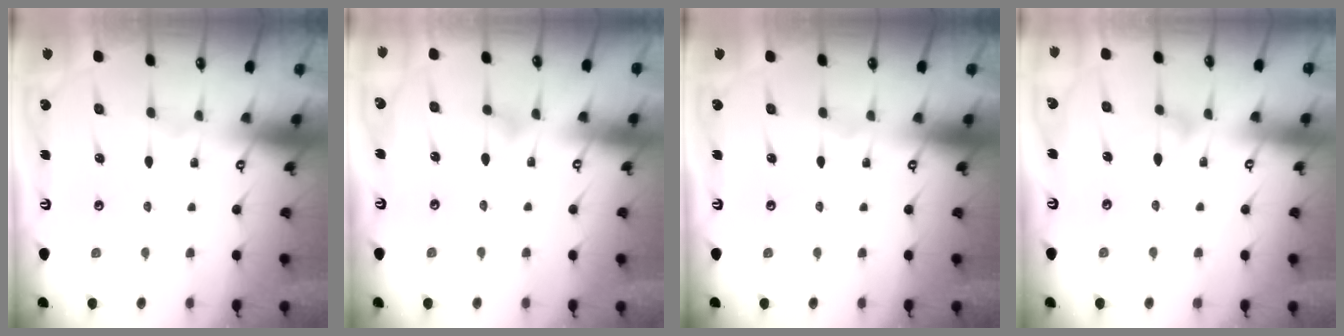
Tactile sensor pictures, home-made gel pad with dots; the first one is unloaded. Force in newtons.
{"total": 5.4, "press": 5.4, "slide": 0.4}
{"total": 0.0}
{"total": 6.4, "press": 6.3, "slide": 0.4}